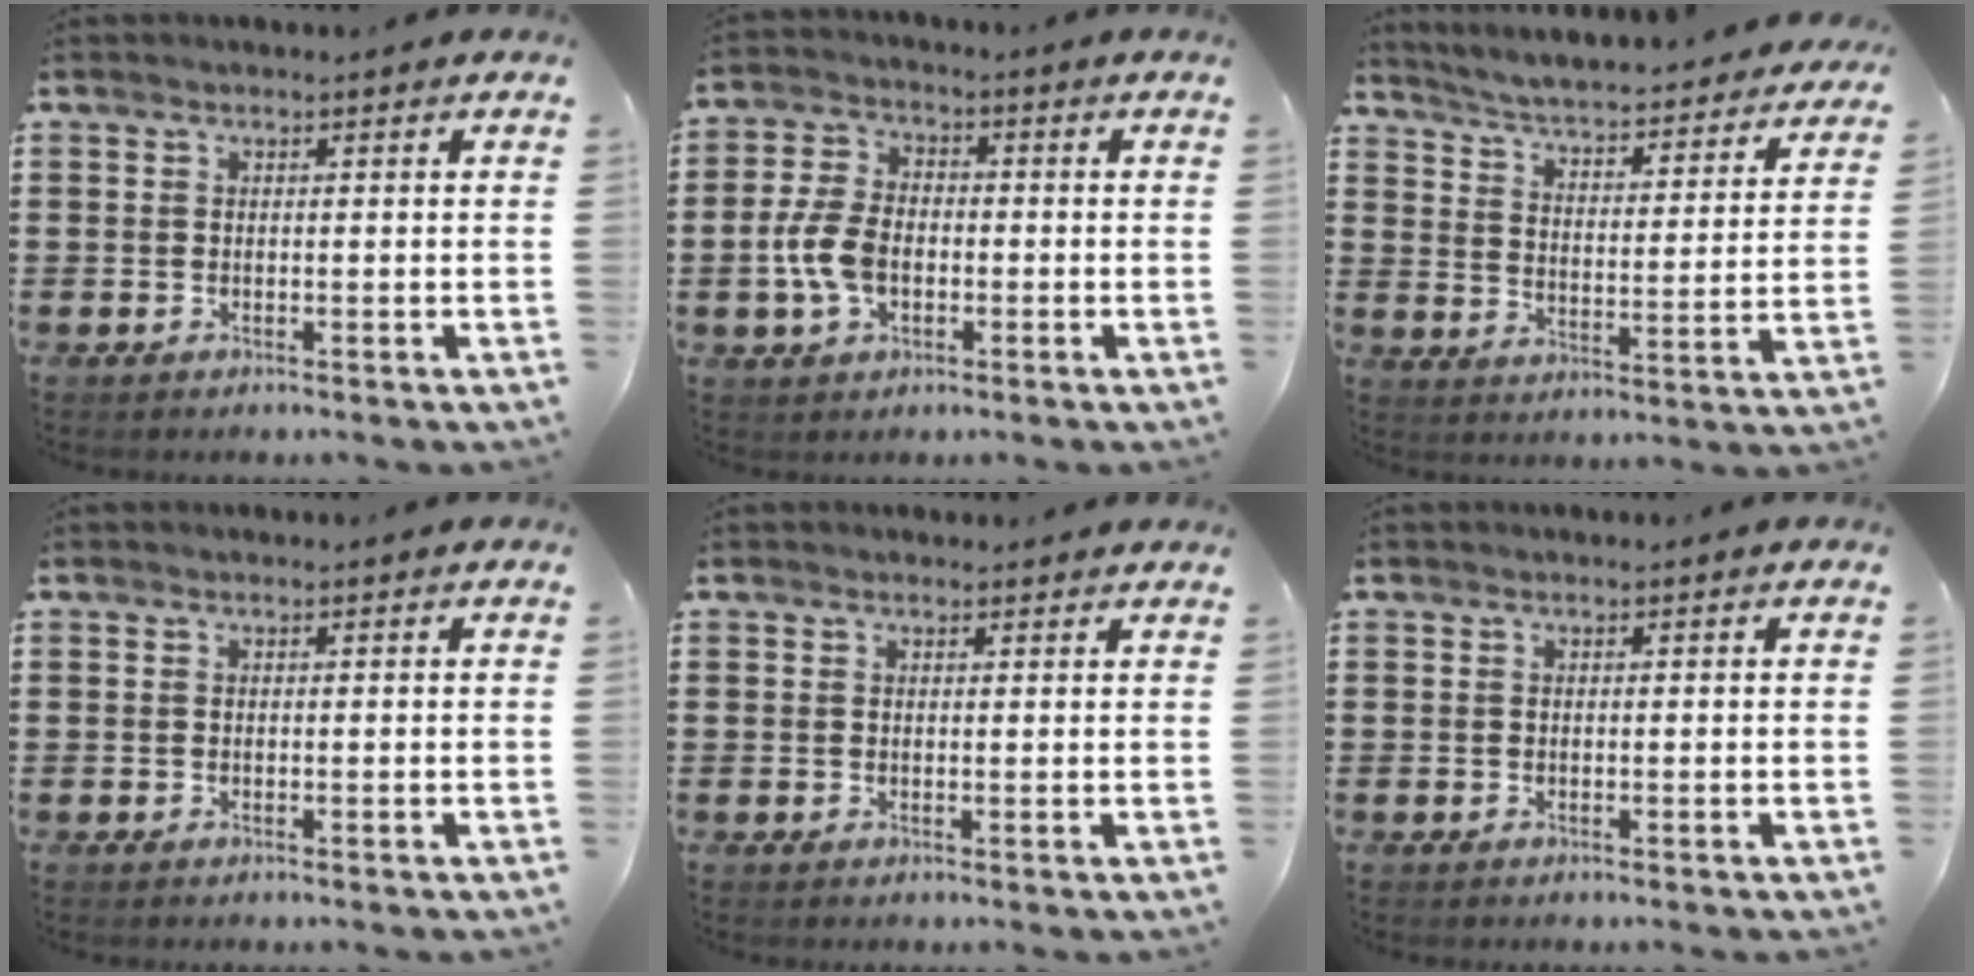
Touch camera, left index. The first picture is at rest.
{"total": 7.0, "force": [-1.5, 4.4, 5.3], "torque": [-0.135, -0.001, -0.034]}
{"total": 3.7, "force": [3.6, -0.6, 0.9], "torque": [-0.038, -0.038, 0.051]}
{"total": 0.0}
{"total": 0.8, "force": [0.8, 0.2, 0.2], "torque": [-0.004, 0.001, 0.016]}
{"total": 0.0}